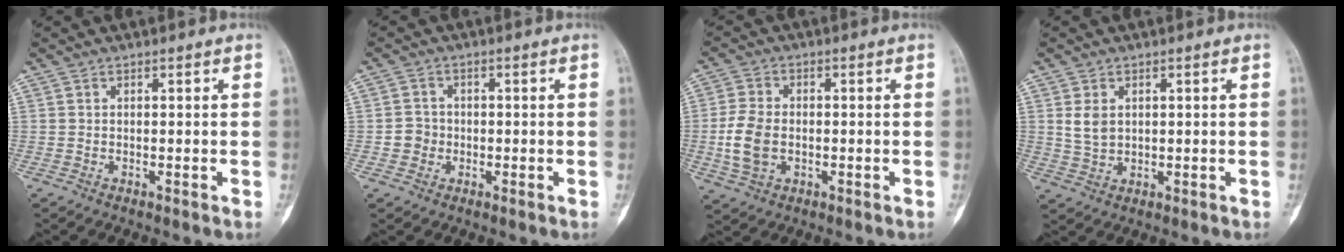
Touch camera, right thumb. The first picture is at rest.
{"total": 2.9, "force": [-0.7, 2.8, 0.7], "torque": [0.004, 0.008, -0.017]}
{"total": 7.6, "force": [-1.1, 5.1, 5.4], "torque": [-0.112, 0.005, -0.022]}
{"total": 3.8, "force": [1.0, 2.8, 2.5], "torque": [-0.038, -0.006, 0.028]}